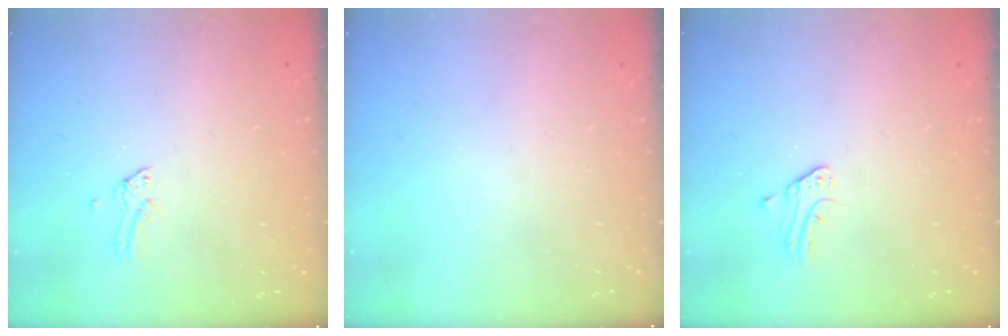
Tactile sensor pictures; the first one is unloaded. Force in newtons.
{"total": 0.0}
{"total": 2.2, "press": 2.2, "slide": 0.3}